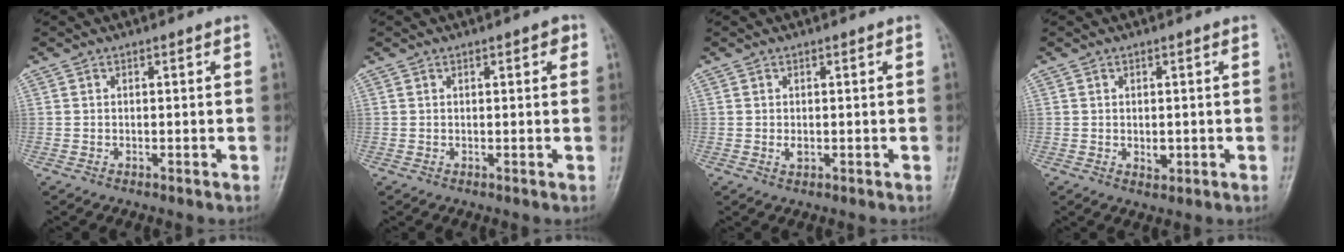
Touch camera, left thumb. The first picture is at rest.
{"total": 2.0, "force": [0.9, 0.8, 1.6], "torque": [-0.016, 0.001, 0.009]}
{"total": 1.6, "force": [0.0, 0.9, 1.3], "torque": [-0.017, -0.001, 0.000]}
{"total": 2.3, "force": [-0.2, 1.5, 1.7], "torque": [-0.020, -0.004, 0.000]}